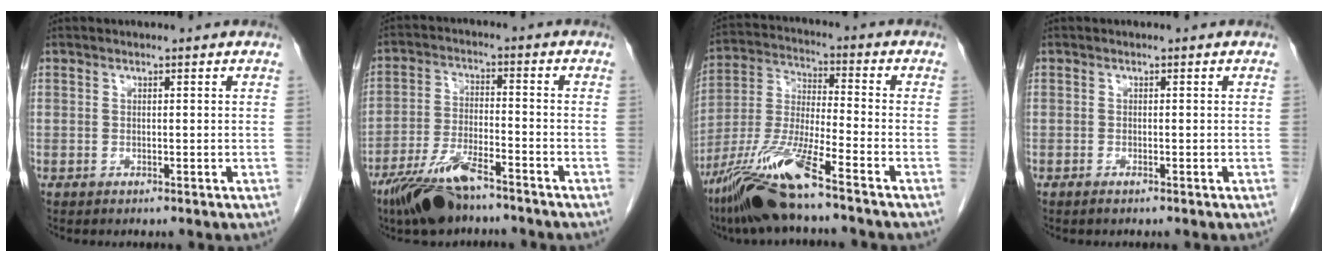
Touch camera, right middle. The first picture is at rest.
{"total": 9.9, "force": [-7.4, 2.4, 6.0], "torque": [-0.121, -0.017, -0.137]}
{"total": 13.8, "force": [-9.5, 0.2, 10.0], "torque": [-0.211, -0.024, -0.180]}
{"total": 0.7, "force": [-0.6, 0.1, 0.5], "torque": [-0.011, 0.000, -0.009]}